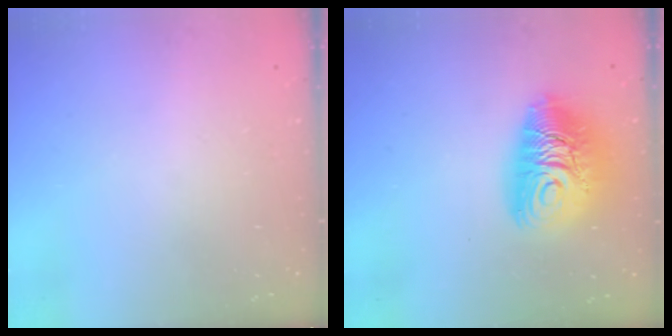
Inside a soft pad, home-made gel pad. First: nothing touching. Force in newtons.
{"total": 13.1, "press": 13.1, "slide": 1.3}